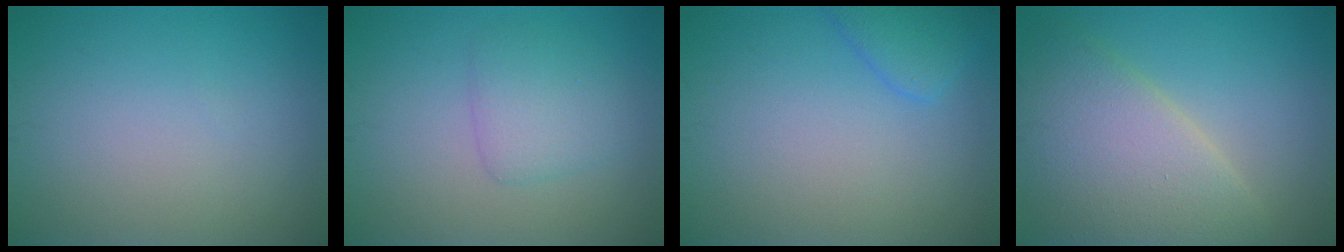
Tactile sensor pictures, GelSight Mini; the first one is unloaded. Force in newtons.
{"total": 2.7, "press": 2.7, "slide": 0.1}
{"total": 2.5, "press": 2.5, "slide": 0.2}
{"total": 7.6, "press": 7.6, "slide": 0.4}